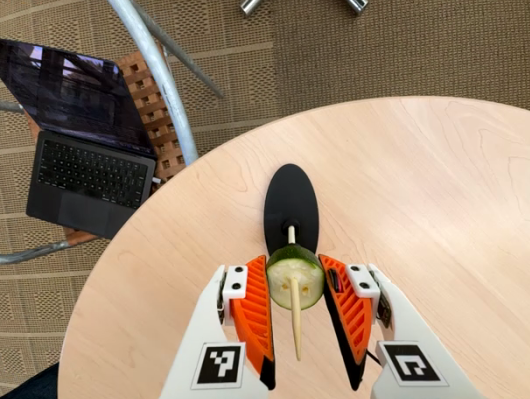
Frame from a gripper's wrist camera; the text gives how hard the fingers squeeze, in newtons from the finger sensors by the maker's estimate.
{"total": 9.5, "left": 8.9, "right": 10.1}